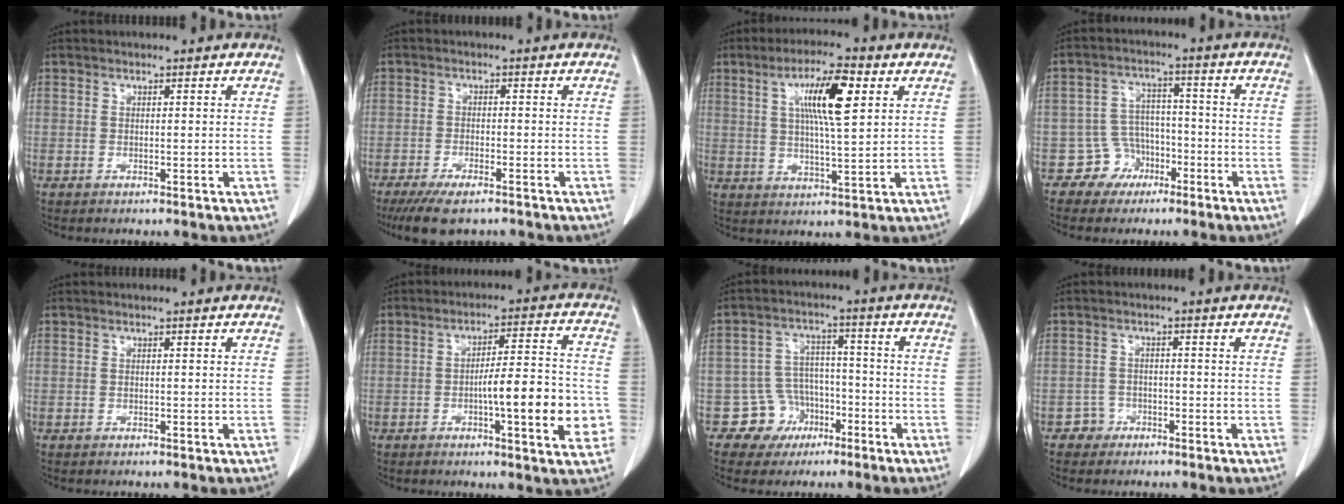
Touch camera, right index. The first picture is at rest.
{"total": 6.9, "force": [-5.2, 1.7, 4.2], "torque": [-0.075, -0.016, -0.084]}
{"total": 9.9, "force": [3.4, 1.2, 9.2], "torque": [-0.161, 0.007, 0.058]}
{"total": 5.5, "force": [-3.0, 4.6, 0.1], "torque": [0.003, 0.014, -0.046]}
{"total": 0.0}
{"total": 12.2, "force": [-3.0, 1.7, 11.7], "torque": [-0.168, 0.011, -0.043]}
{"total": 6.8, "force": [-3.4, 5.9, 0.0], "torque": [0.009, 0.017, -0.049]}
{"total": 2.3, "force": [-1.4, 1.7, -0.4], "torque": [0.007, 0.009, -0.031]}